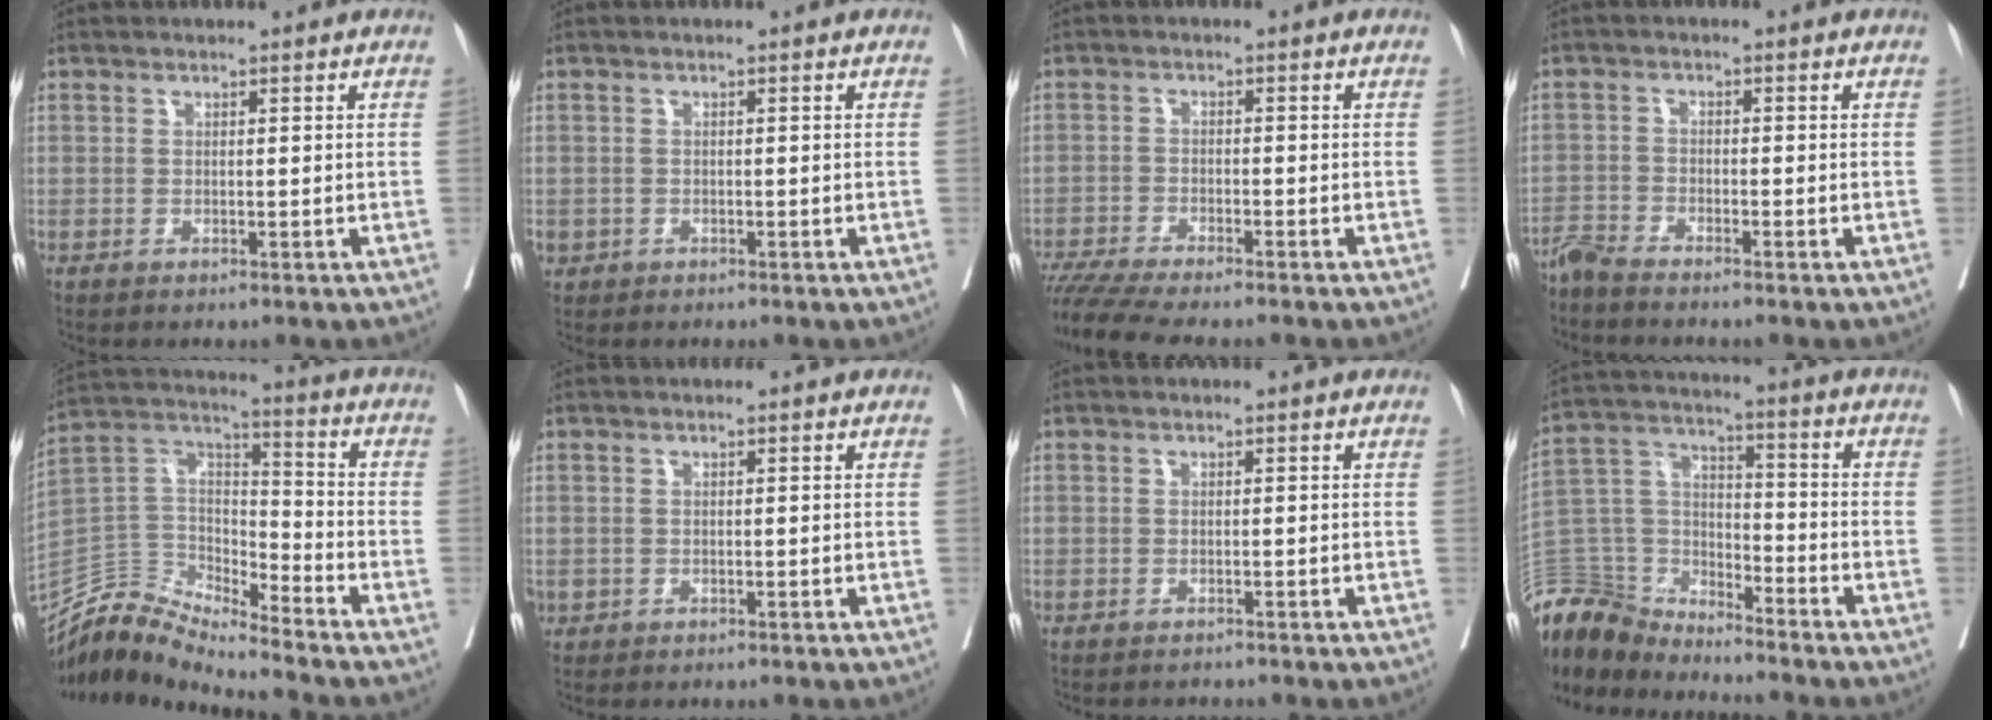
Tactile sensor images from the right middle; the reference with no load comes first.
{"total": 1.3, "force": [-0.5, 1.1, 0.3], "torque": [-0.008, 0.003, -0.005]}
{"total": 10.1, "force": [-8.9, 0.4, 4.8], "torque": [-0.072, -0.016, -0.143]}
{"total": 3.3, "force": [-3.2, -0.5, 0.6], "torque": [-0.010, -0.013, -0.065]}
{"total": 10.4, "force": [-10.4, 0.8, 0.3], "torque": [-0.004, 0.066, -0.203]}
{"total": 0.6, "force": [-0.2, 0.5, 0.1], "torque": [0.000, 0.003, -0.001]}
{"total": 1.1, "force": [-1.0, 0.2, -0.1], "torque": [-0.007, -0.004, -0.016]}
{"total": 14.7, "force": [-14.2, 3.0, 2.2], "torque": [-0.050, 0.028, -0.270]}